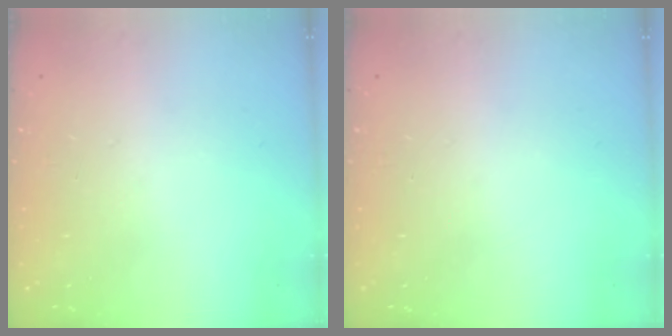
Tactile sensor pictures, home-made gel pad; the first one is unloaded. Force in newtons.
{"total": 0.0}